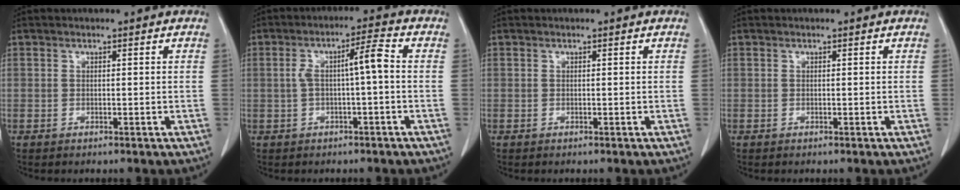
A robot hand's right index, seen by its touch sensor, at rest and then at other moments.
{"total": 5.4, "force": [0.0, 0.6, 5.3], "torque": [-0.094, 0.022, 0.002]}
{"total": 0.0}
{"total": 0.0}